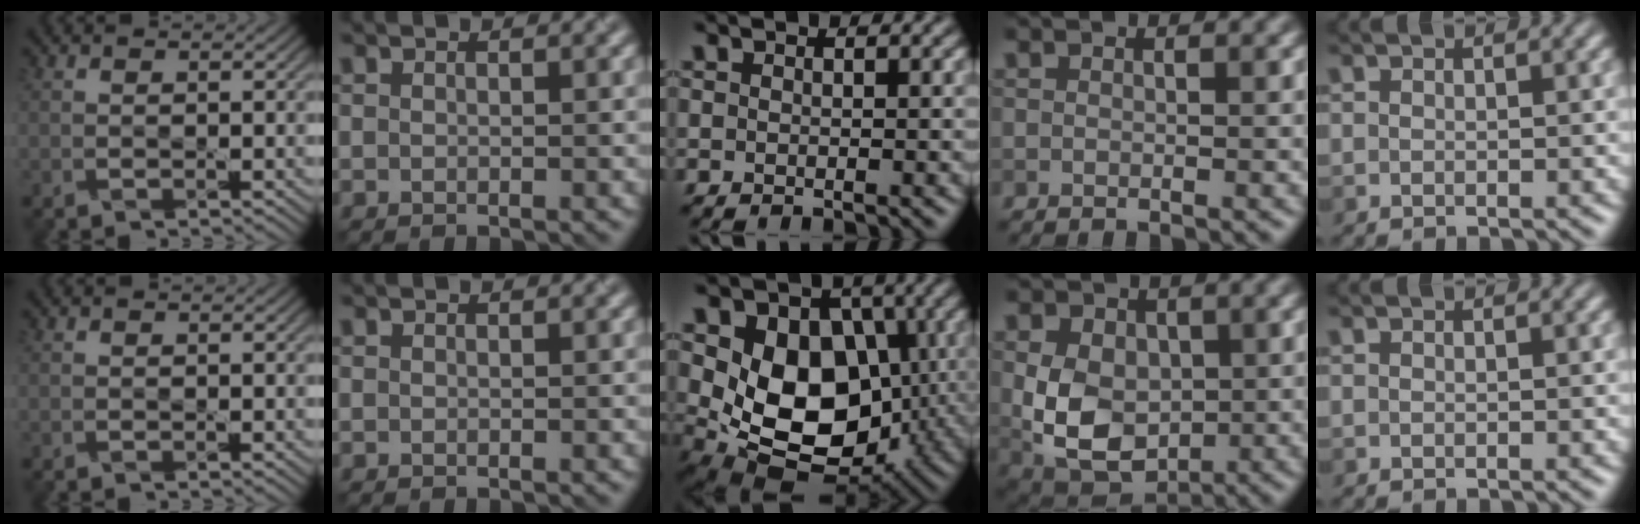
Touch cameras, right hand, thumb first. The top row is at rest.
{"middle": {"total": 12.2, "force": [-0.2, 8.9, 8.4], "torque": [-0.118, -0.018, -0.008]}, "ring": {"total": 8.1, "force": [-0.4, 5.9, 5.6], "torque": [-0.118, -0.012, -0.006]}}